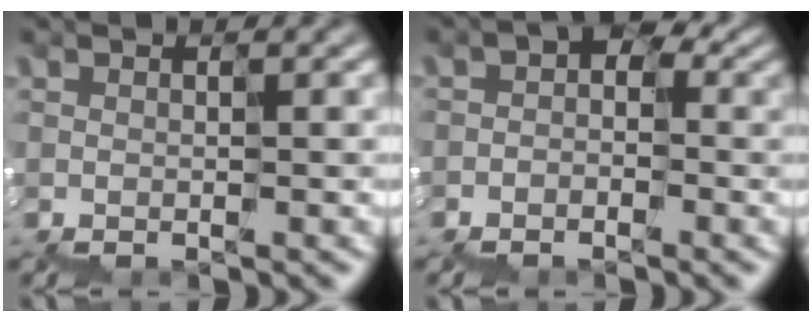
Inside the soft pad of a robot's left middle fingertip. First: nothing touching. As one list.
[{"total": 3.2, "force": [-0.6, 2.4, 2.0], "torque": [-0.023, 0.012, -0.013]}]